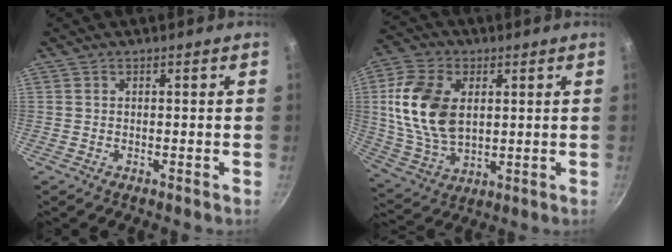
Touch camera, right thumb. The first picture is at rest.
{"total": 16.1, "force": [2.8, 10.3, 12.1], "torque": [-0.219, -0.007, 0.059]}